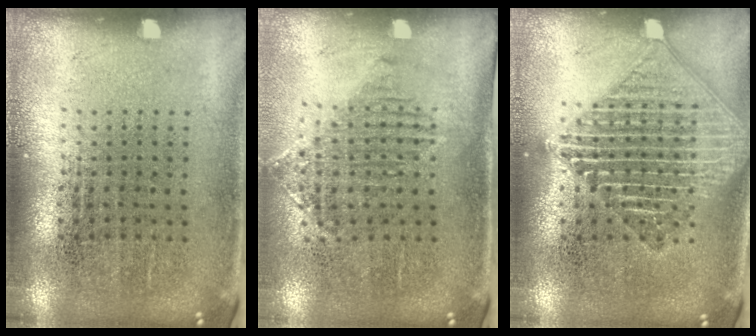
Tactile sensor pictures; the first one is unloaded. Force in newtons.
{"total": 1.2, "press": 1.1, "slide": 0.5}
{"total": 2.6, "press": 2.6, "slide": 0.3}